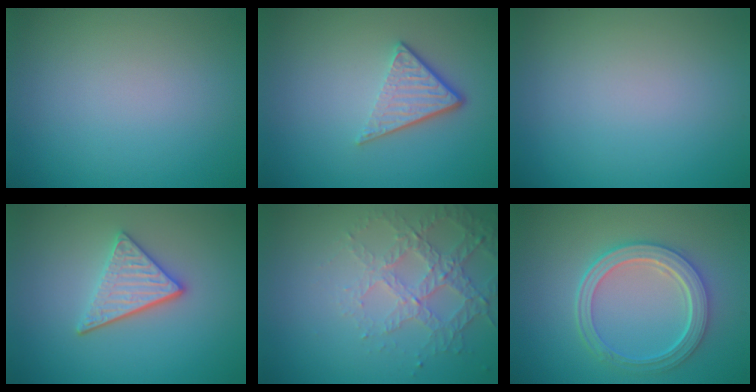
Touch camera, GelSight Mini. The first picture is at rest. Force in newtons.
{"total": 3.9, "press": 2.7, "slide": 2.9}
{"total": 0.0}
{"total": 3.6, "press": 3.0, "slide": 2.0}
{"total": 4.2, "press": 3.0, "slide": 2.9}
{"total": 5.1, "press": 4.1, "slide": 3.1}